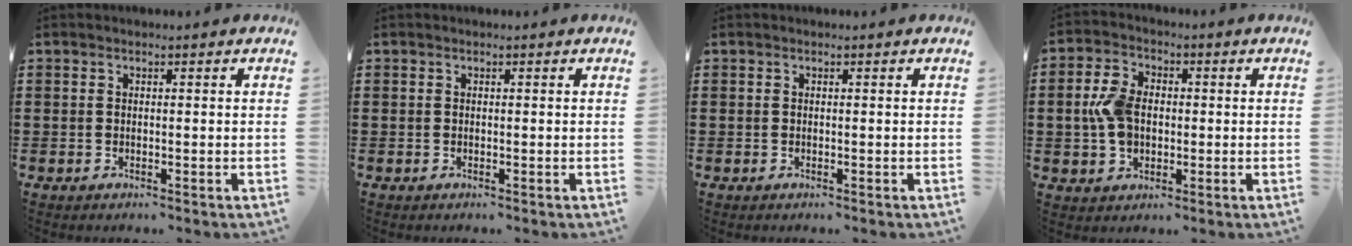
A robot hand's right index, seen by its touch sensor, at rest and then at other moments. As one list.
[{"total": 0.0}, {"total": 0.0}, {"total": 6.5, "force": [-0.2, 4.6, 4.6], "torque": [-0.122, 0.005, -0.013]}]